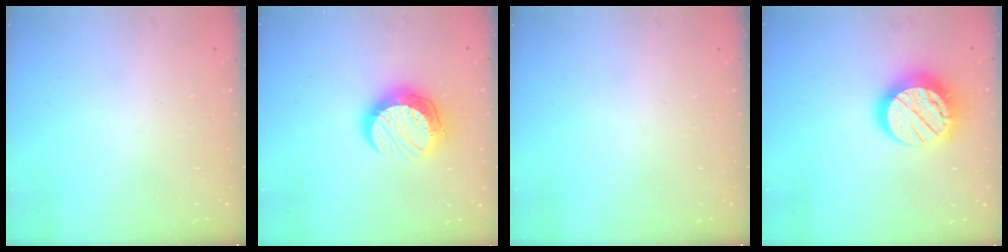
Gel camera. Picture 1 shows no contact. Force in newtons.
{"total": 12.3, "press": 12.2, "slide": 1.0}
{"total": 0.0}
{"total": 16.6, "press": 16.6, "slide": 0.9}